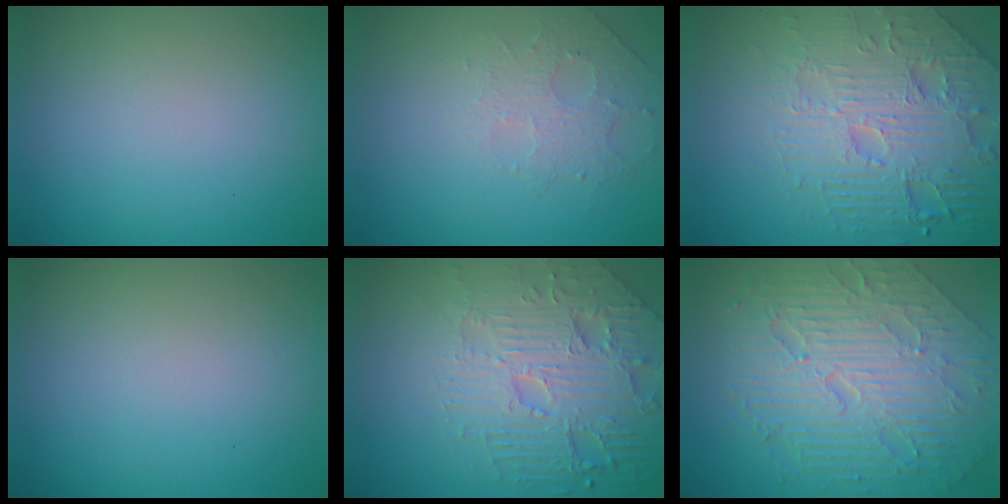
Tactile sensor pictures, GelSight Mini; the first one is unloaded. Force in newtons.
{"total": 1.6, "press": 1.2, "slide": 1.0}
{"total": 7.1, "press": 5.8, "slide": 4.1}
{"total": 0.0}
{"total": 7.8, "press": 5.8, "slide": 5.3}
{"total": 10.7, "press": 7.1, "slide": 8.0}